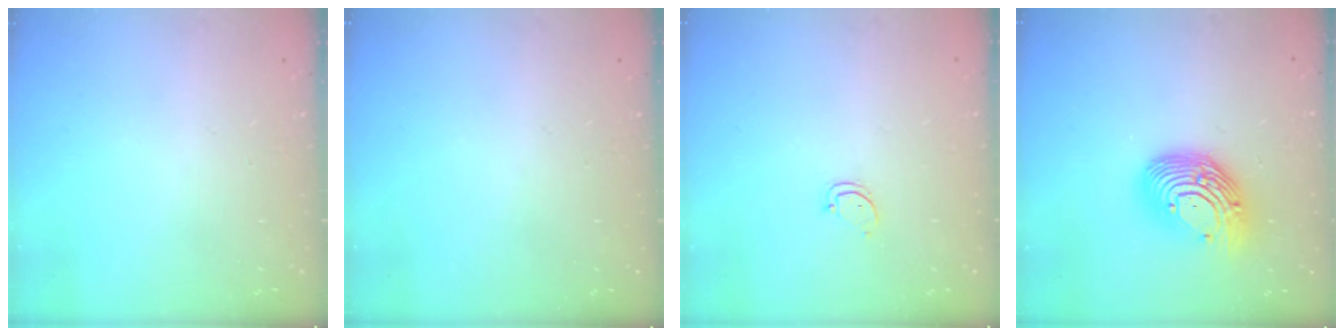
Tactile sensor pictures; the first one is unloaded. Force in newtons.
{"total": 0.0}
{"total": 2.6, "press": 2.6, "slide": 0.3}
{"total": 16.1, "press": 16.0, "slide": 2.0}